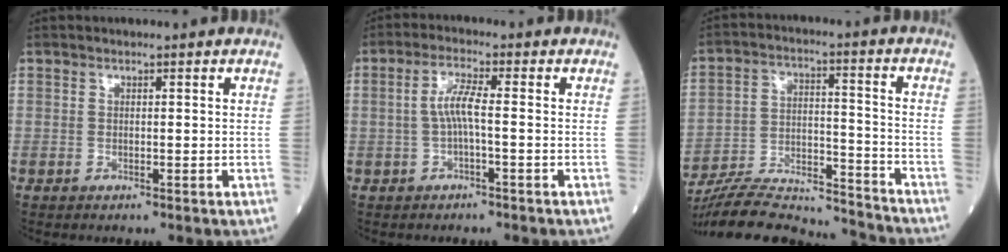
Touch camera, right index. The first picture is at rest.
{"total": 4.1, "force": [-0.4, 0.3, 4.1], "torque": [-0.083, 0.010, -0.006]}
{"total": 19.0, "force": [-18.2, 2.3, 4.8], "torque": [-0.104, 0.011, -0.291]}